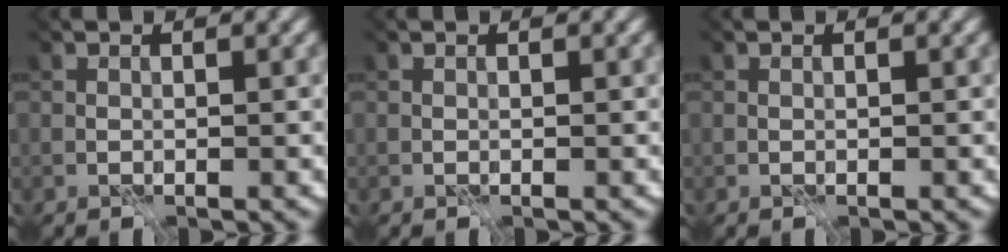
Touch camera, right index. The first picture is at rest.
{"total": 0.0}
{"total": 0.0}